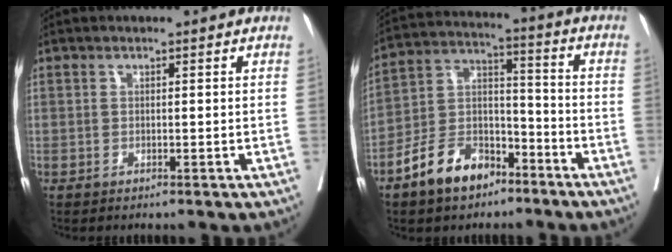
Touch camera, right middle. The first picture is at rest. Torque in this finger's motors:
{"motor_torque": [1.15, -0.99, 0.51, 0.15]}